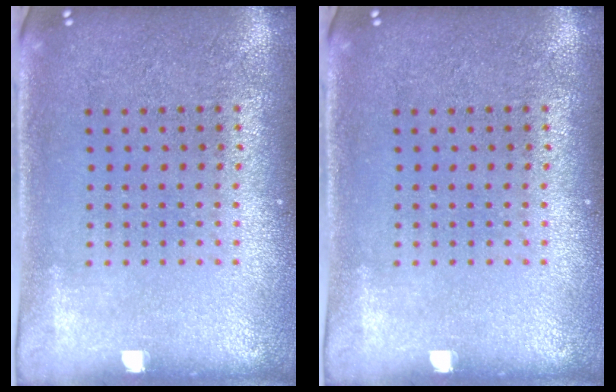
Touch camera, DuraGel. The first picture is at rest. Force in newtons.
{"total": 0.0}